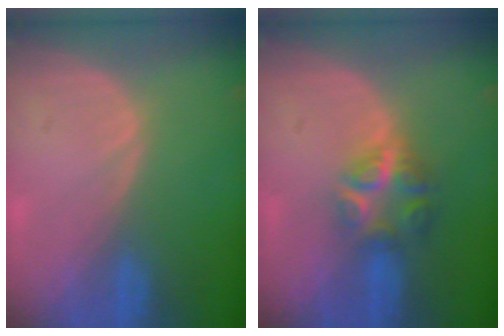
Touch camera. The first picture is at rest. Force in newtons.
{"total": 6.2, "press": 5.5, "slide": 2.8}